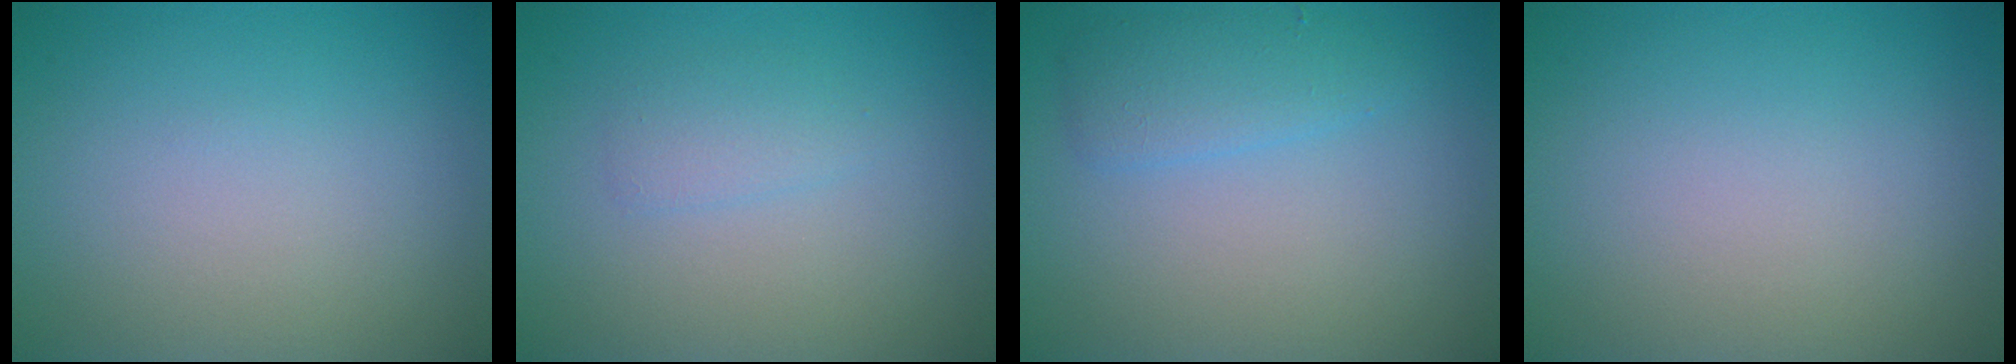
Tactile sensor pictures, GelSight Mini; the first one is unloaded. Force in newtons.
{"total": 1.3, "press": 1.3, "slide": 0.0}
{"total": 2.3, "press": 2.3, "slide": 0.0}
{"total": 0.0}